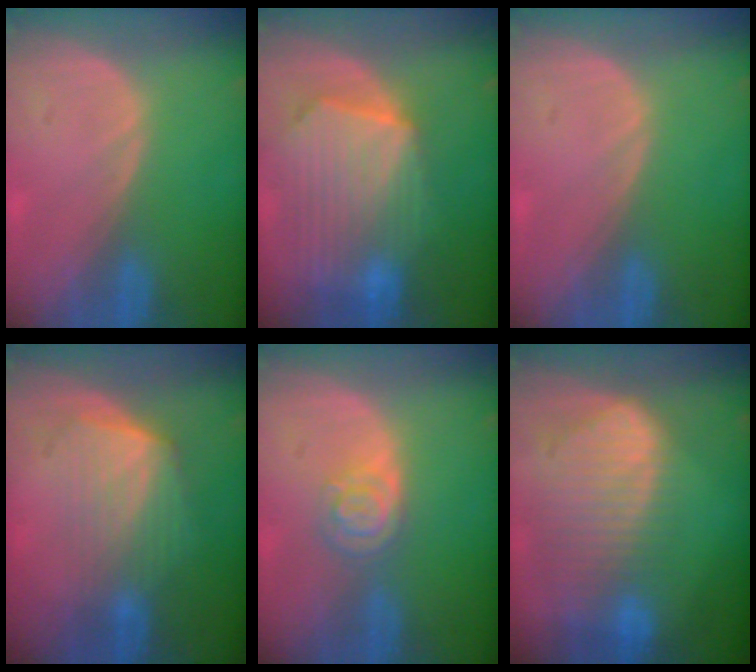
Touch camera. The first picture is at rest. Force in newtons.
{"total": 10.8, "press": 9.5, "slide": 5.2}
{"total": 0.0}
{"total": 7.2, "press": 6.5, "slide": 3.0}
{"total": 4.5, "press": 4.1, "slide": 1.8}
{"total": 10.5, "press": 9.0, "slide": 5.3}